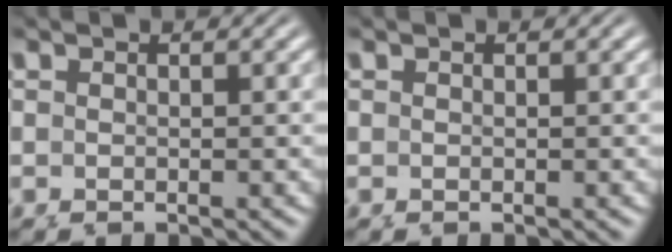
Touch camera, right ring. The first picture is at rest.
{"total": 0.0}